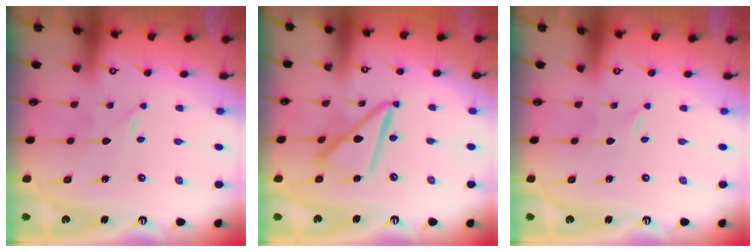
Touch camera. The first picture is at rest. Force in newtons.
{"total": 14.1, "press": 14.0, "slide": 1.6}
{"total": 0.0}